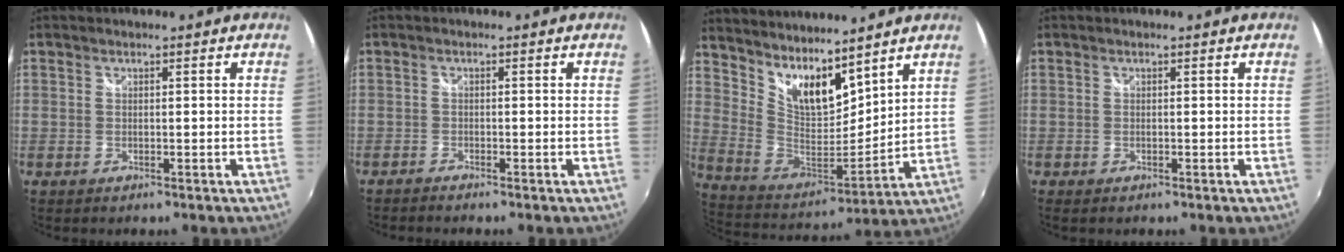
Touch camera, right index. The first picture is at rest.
{"total": 1.3, "force": [-1.2, -0.1, 0.3], "torque": [-0.014, -0.007, -0.026]}
{"total": 14.1, "force": [11.0, 4.7, 7.5], "torque": [-0.135, -0.010, 0.212]}
{"total": 0.6, "force": [-0.4, 0.3, 0.3], "torque": [-0.007, -0.004, -0.008]}